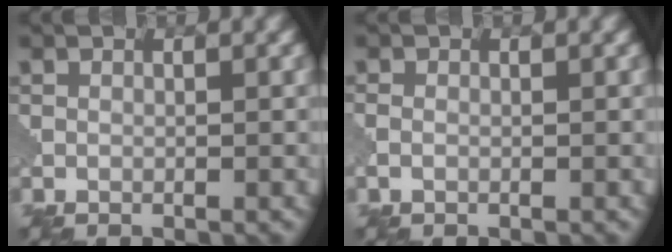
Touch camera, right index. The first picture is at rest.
{"total": 0.8, "force": [-0.3, 0.6, 0.5], "torque": [-0.014, -0.001, -0.010]}